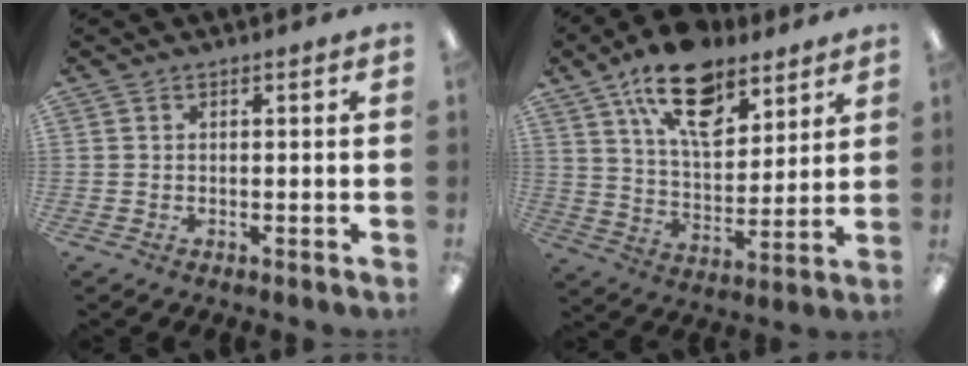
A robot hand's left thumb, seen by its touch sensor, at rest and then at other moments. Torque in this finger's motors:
{"motor_torque": [0.52, 0.69, 1.71, -1.06, 0.53]}